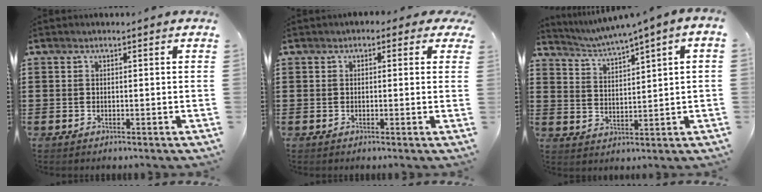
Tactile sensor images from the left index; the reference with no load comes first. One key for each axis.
{"total": 1.2, "fx": -0.3, "fy": 0.9, "fz": 0.8, "tx": -0.019, "ty": 0.006, "tz": -0.008}
{"total": 2.2, "fx": 1.5, "fy": -0.4, "fz": 1.5, "tx": -0.036, "ty": -0.014, "tz": 0.020}